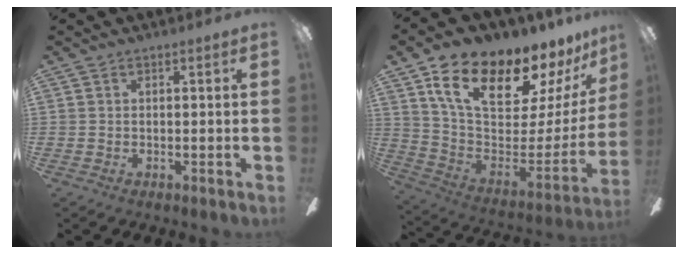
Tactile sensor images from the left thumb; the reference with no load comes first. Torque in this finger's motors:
{"motor_torque": [0.79, 0.86, 1.50, -1.27, 0.21]}